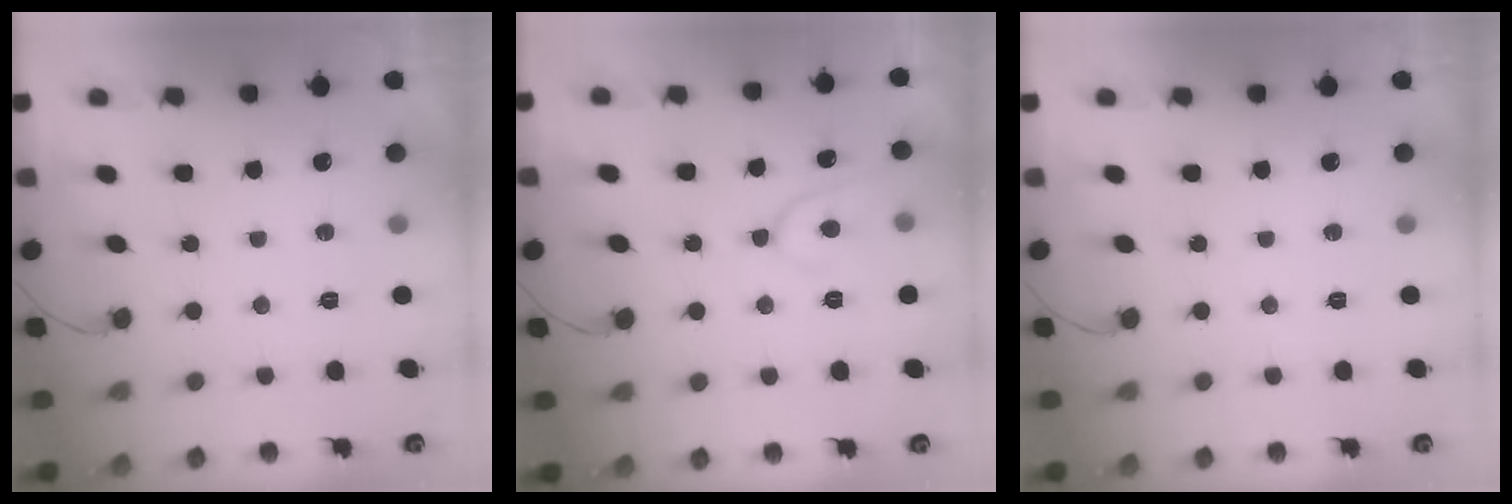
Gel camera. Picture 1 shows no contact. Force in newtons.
{"total": 8.8, "press": 8.7, "slide": 0.9}
{"total": 0.0}